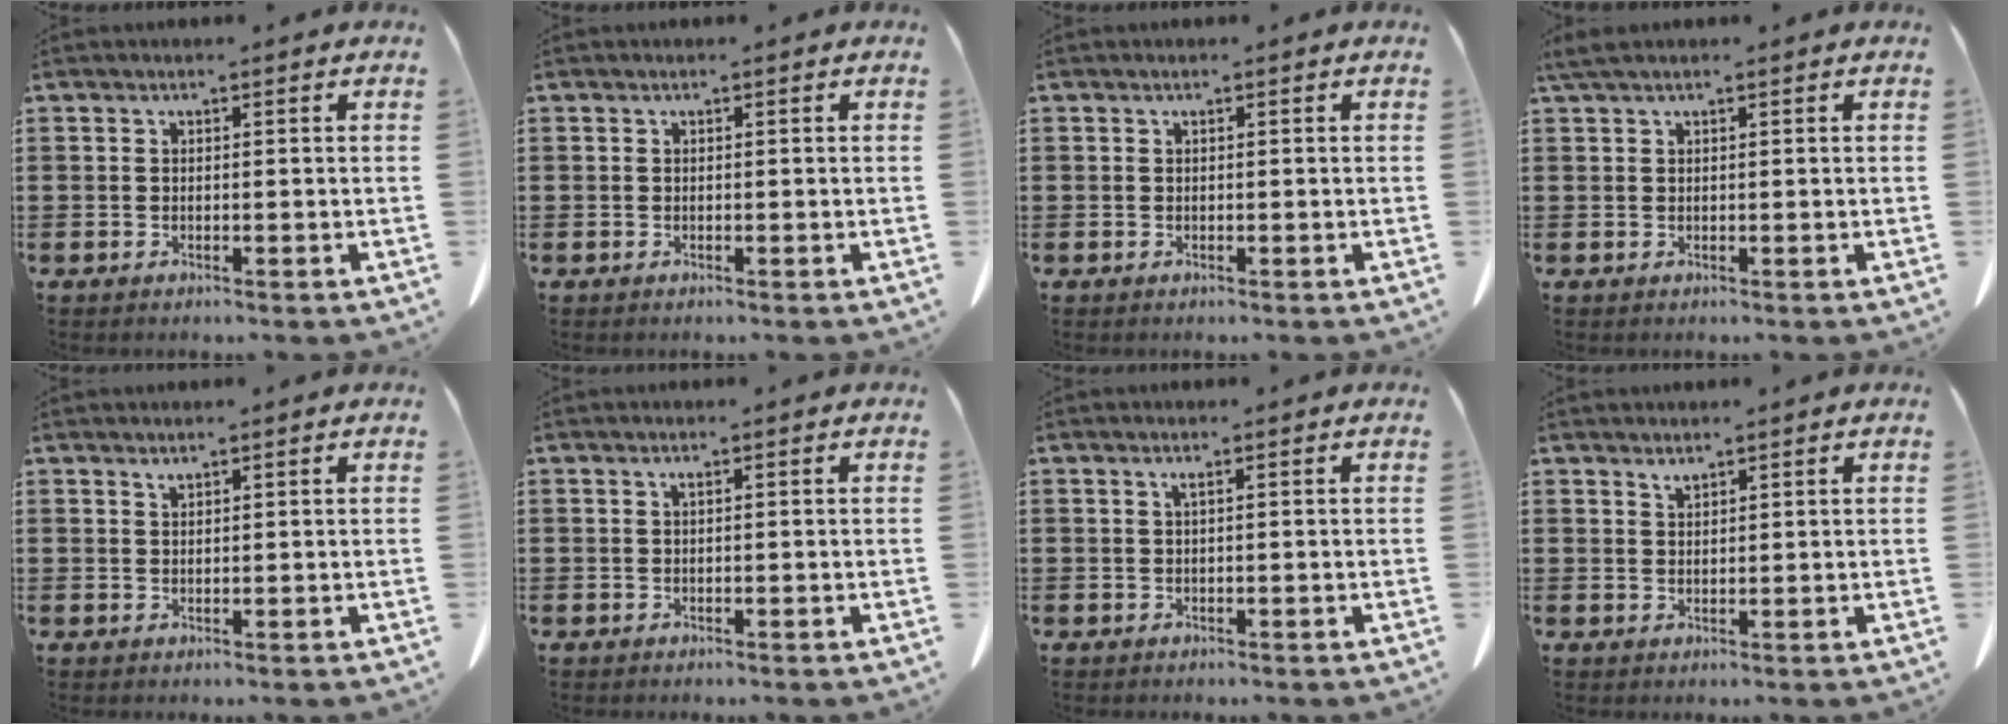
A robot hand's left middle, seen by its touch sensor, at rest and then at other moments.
{"total": 0.0}
{"total": 0.0}
{"total": 1.5, "force": [1.0, 0.2, 1.1], "torque": [-0.025, -0.001, 0.020]}
{"total": 1.0, "force": [0.9, 0.0, 0.4], "torque": [-0.011, -0.004, 0.019]}
{"total": 0.6, "force": [0.3, 0.0, 0.5], "torque": [-0.012, -0.003, 0.007]}
{"total": 0.9, "force": [0.3, -0.1, 0.9], "torque": [-0.017, -0.004, 0.007]}
{"total": 1.4, "force": [1.4, 0.2, 0.4], "torque": [-0.010, -0.003, 0.027]}